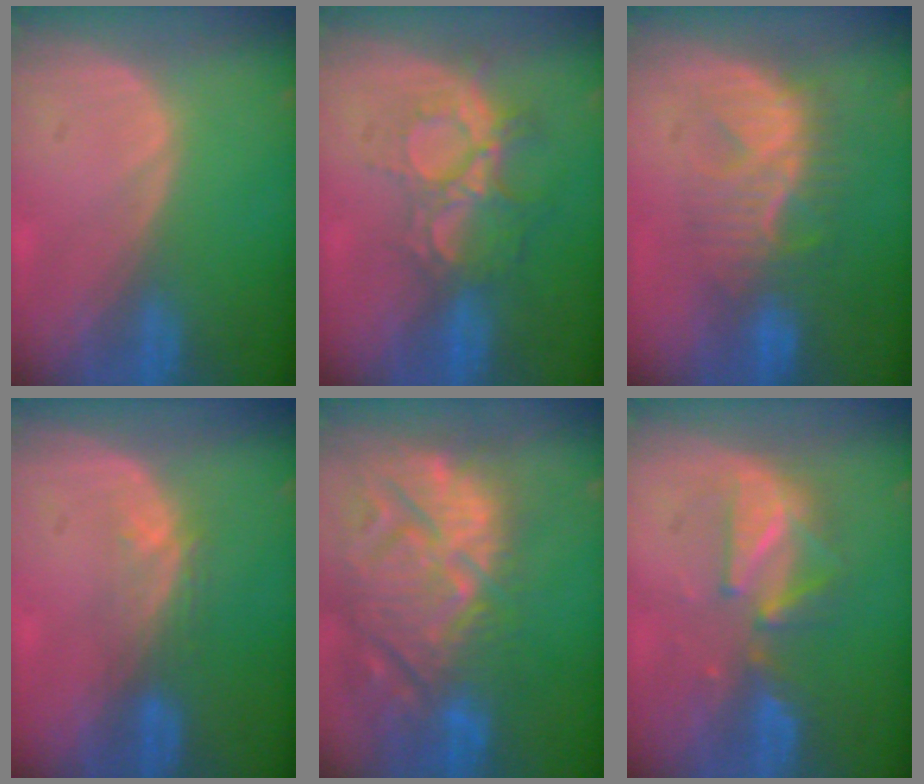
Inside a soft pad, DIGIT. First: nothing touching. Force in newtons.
{"total": 9.3, "press": 7.8, "slide": 5.0}
{"total": 8.0, "press": 7.9, "slide": 1.1}
{"total": 3.4, "press": 3.0, "slide": 1.7}
{"total": 15.4, "press": 13.2, "slide": 8.0}
{"total": 6.2, "press": 6.2, "slide": 0.6}